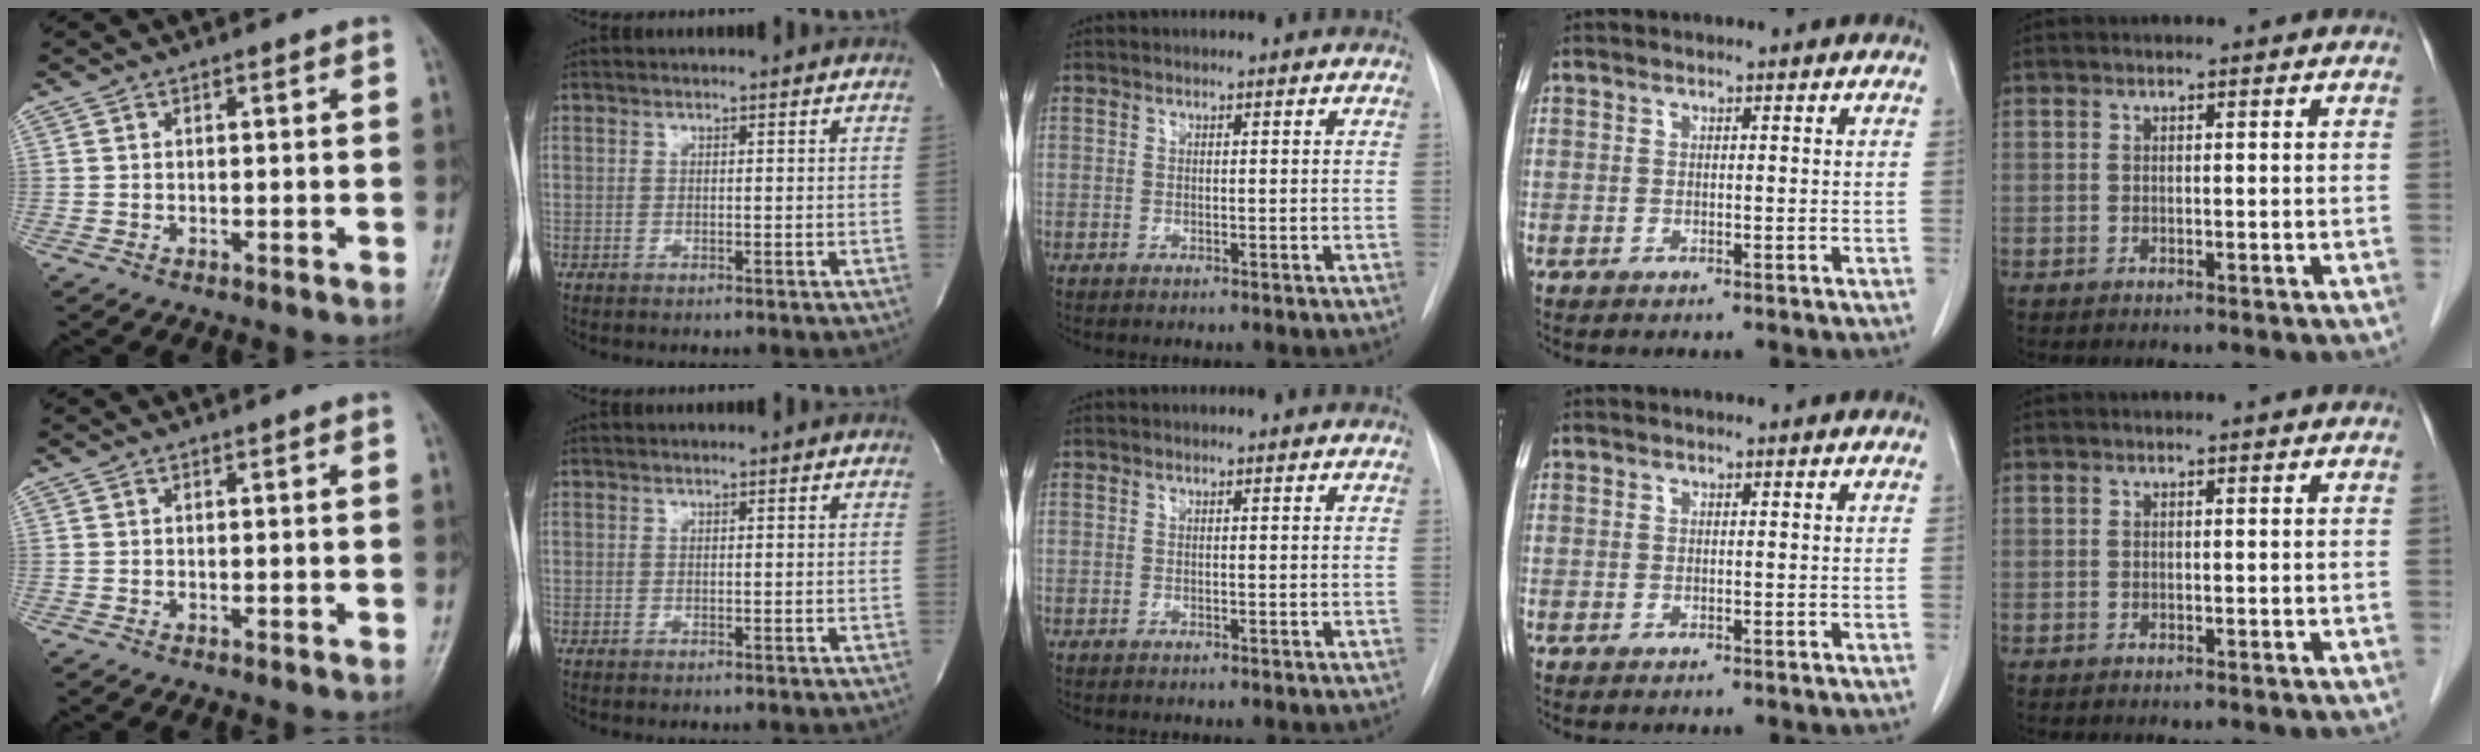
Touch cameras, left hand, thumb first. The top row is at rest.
{}